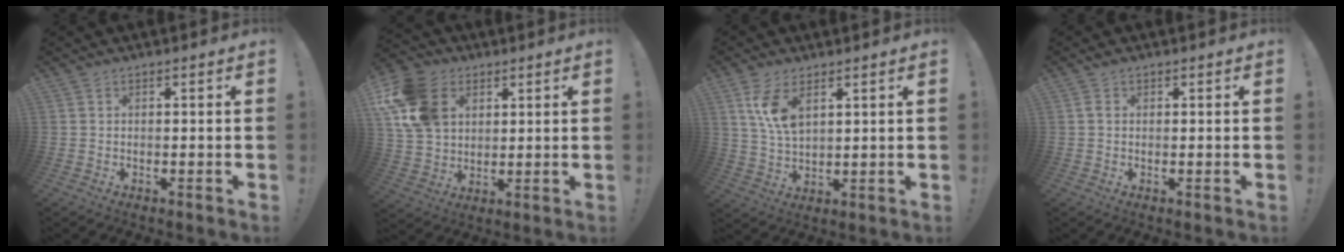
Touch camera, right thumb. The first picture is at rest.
{"total": 17.3, "force": [6.4, 13.0, 9.4], "torque": [-0.193, -0.016, 0.127]}
{"total": 8.9, "force": [4.5, 4.3, 6.4], "torque": [-0.115, -0.020, 0.080]}
{"total": 1.1, "force": [0.4, 0.8, 0.7], "torque": [-0.013, 0.003, 0.007]}